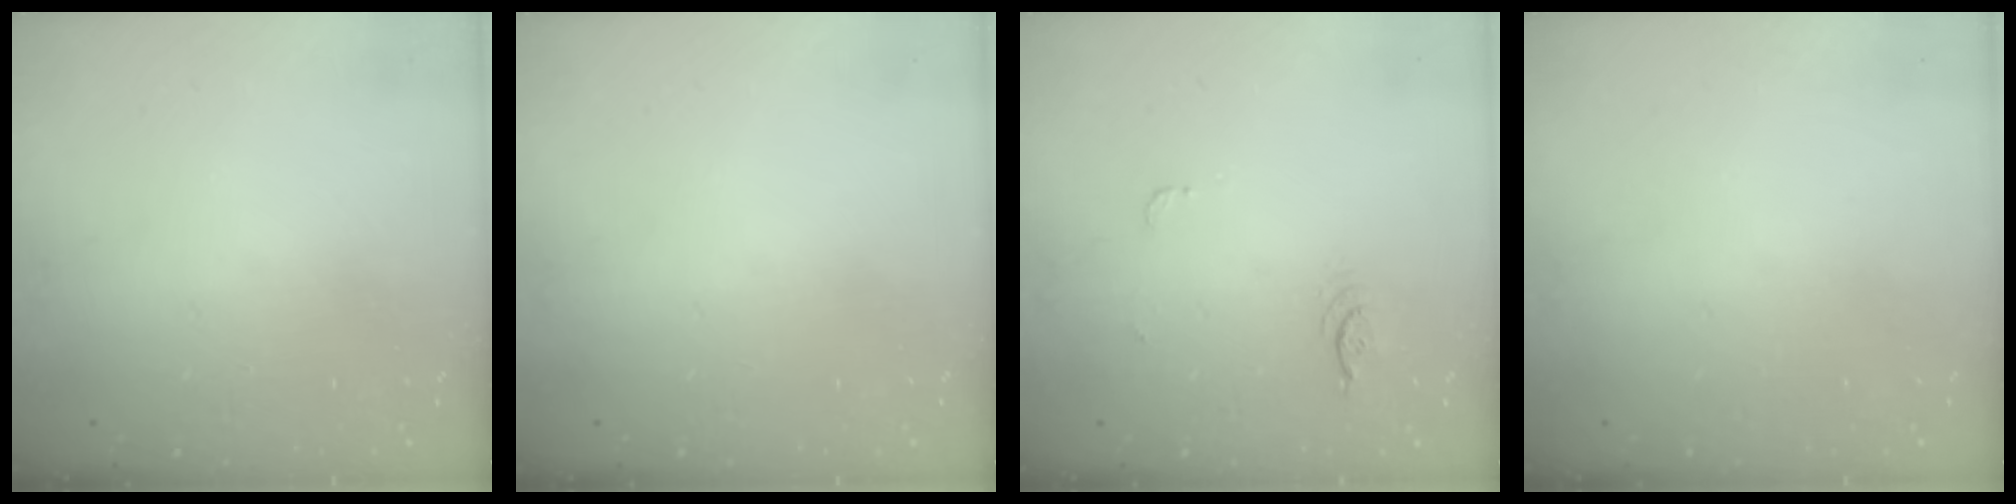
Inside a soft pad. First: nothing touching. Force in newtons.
{"total": 0.0}
{"total": 3.8, "press": 3.5, "slide": 1.6}
{"total": 0.0}